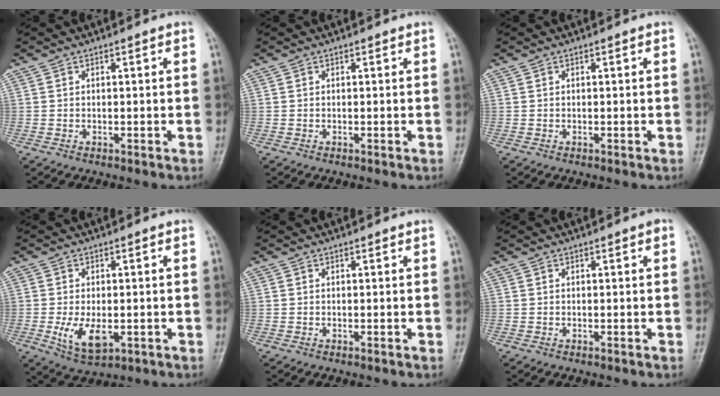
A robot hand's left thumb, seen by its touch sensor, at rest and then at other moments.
{"total": 0.0}
{"total": 0.0}
{"total": 7.7, "force": [-1.8, 4.0, 6.4], "torque": [-0.112, -0.003, -0.023]}
{"total": 0.0}
{"total": 0.6, "force": [0.1, 0.2, 0.6], "torque": [-0.011, 0.000, 0.000]}